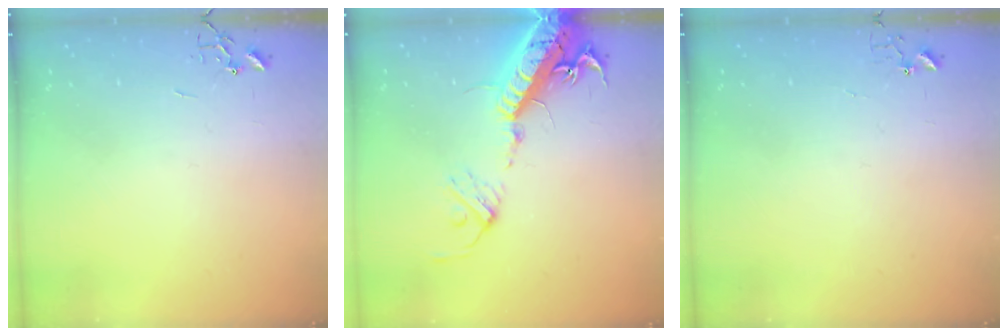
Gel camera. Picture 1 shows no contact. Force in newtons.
{"total": 20.6, "press": 20.2, "slide": 4.3}
{"total": 3.9, "press": 3.9, "slide": 0.3}